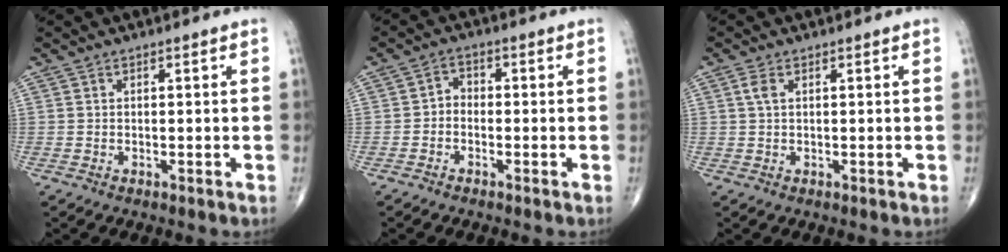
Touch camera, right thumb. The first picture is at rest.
{"total": 2.6, "force": [-1.0, 1.9, 1.3], "torque": [-0.006, 0.017, -0.031]}
{"total": 1.8, "force": [0.6, 0.8, 1.5], "torque": [-0.040, 0.010, 0.014]}